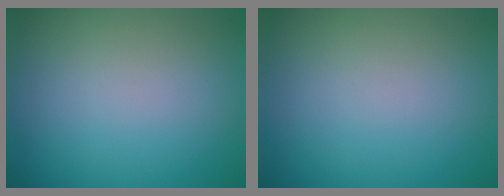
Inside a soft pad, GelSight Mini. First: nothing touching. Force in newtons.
{"total": 0.0}